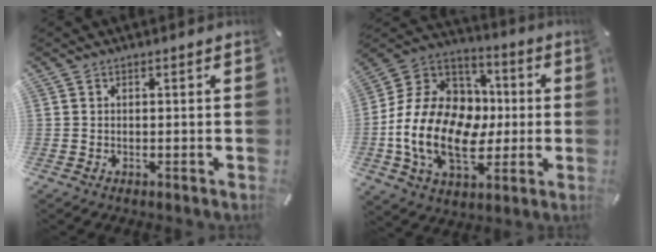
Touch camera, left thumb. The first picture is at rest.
{"total": 20.8, "force": [-3.6, 15.1, 13.8], "torque": [-0.294, 0.010, -0.058]}